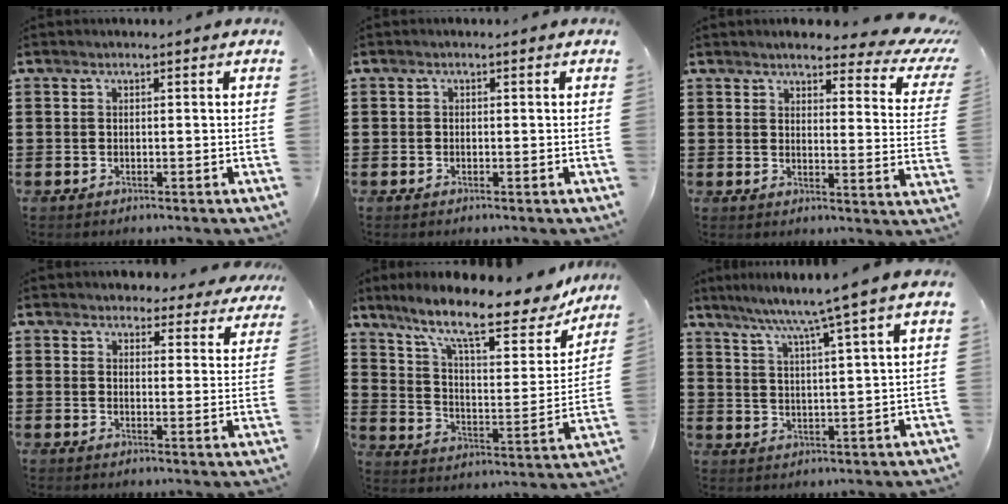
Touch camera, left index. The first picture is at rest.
{"total": 0.6, "force": [-0.4, 0.4, 0.0], "torque": [-0.002, 0.001, -0.009]}
{"total": 5.1, "force": [4.1, 0.8, 2.9], "torque": [-0.057, -0.025, 0.065]}
{"total": 3.8, "force": [3.7, 1.0, 0.3], "torque": [-0.015, -0.012, 0.066]}
{"total": 13.5, "force": [10.6, 2.2, 8.1], "torque": [-0.172, -0.059, 0.174]}
{"total": 6.1, "force": [4.5, -1.4, 3.9], "torque": [-0.092, -0.026, 0.070]}